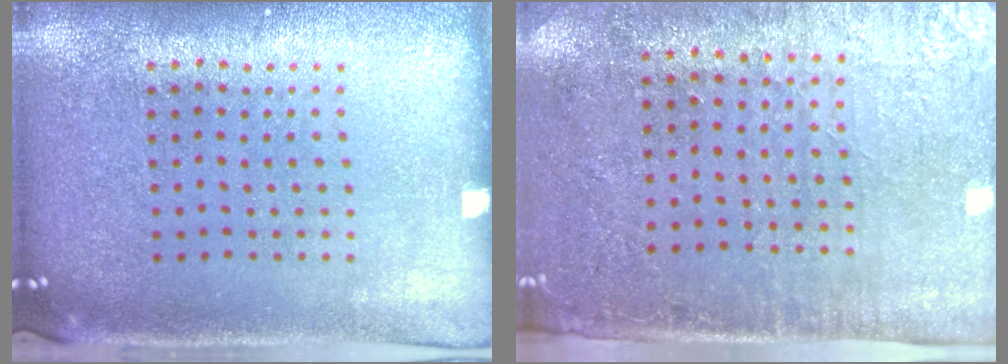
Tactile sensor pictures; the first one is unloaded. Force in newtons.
{"total": 2.8, "press": 2.4, "slide": 1.4}